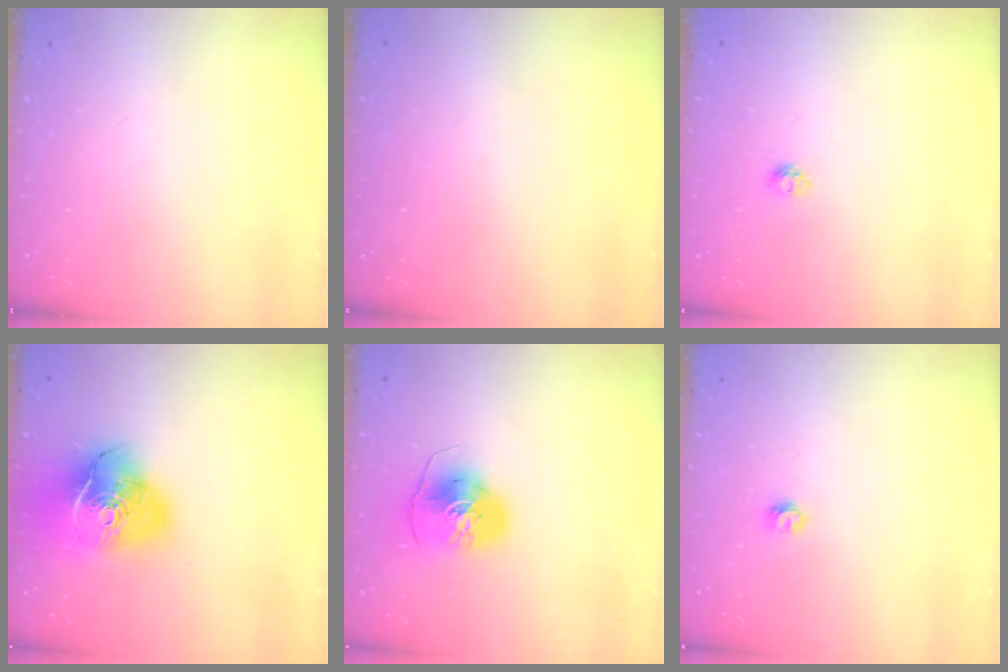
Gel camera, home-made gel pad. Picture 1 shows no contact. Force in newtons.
{"total": 0.9, "press": 0.9, "slide": 0.1}
{"total": 4.2, "press": 4.1, "slide": 0.4}
{"total": 22.2, "press": 22.0, "slide": 2.8}
{"total": 9.5, "press": 9.4, "slide": 1.3}
{"total": 3.2, "press": 3.2, "slide": 0.3}